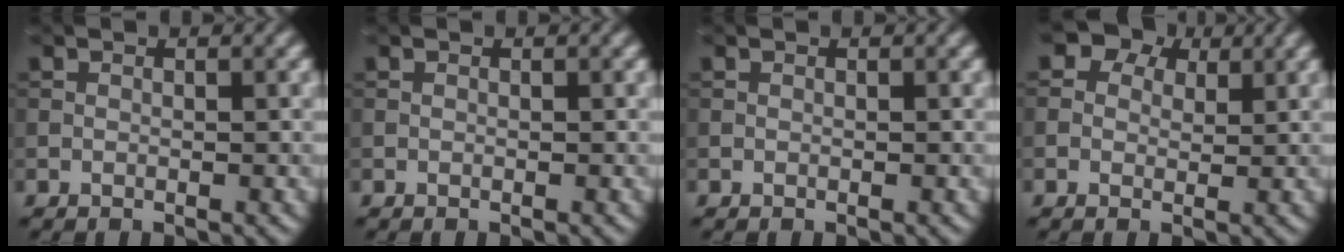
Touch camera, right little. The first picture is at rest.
{"total": 0.0}
{"total": 0.0}
{"total": 5.1, "force": [2.7, 3.7, 2.2], "torque": [-0.032, 0.006, 0.013]}